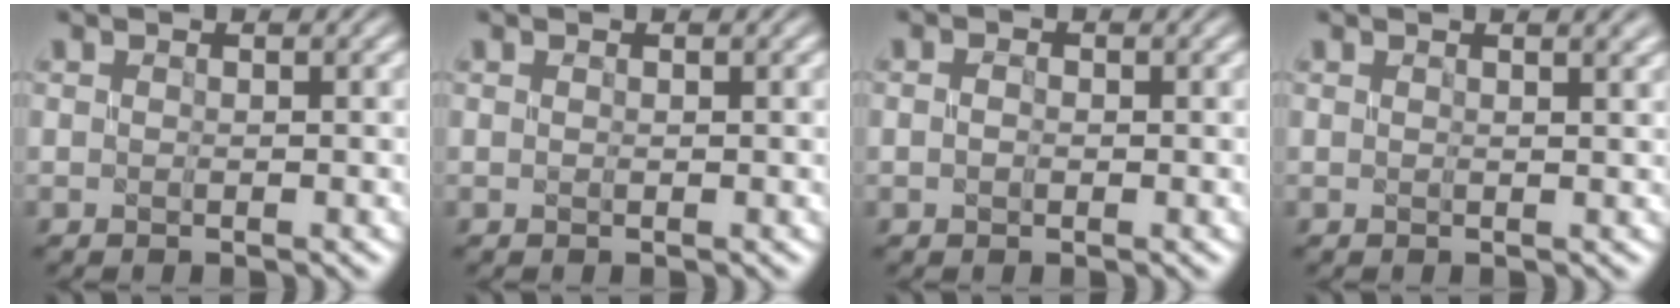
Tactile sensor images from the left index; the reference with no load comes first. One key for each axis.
{"total": 0.0}
{"total": 0.9, "fx": -0.2, "fy": 0.7, "fz": 0.5, "tx": -0.014, "ty": 0.001, "tz": -0.004}
{"total": 2.1, "fx": 1.4, "fy": 0.7, "fz": 1.3, "tx": -0.007, "ty": 0.000, "tz": 0.011}